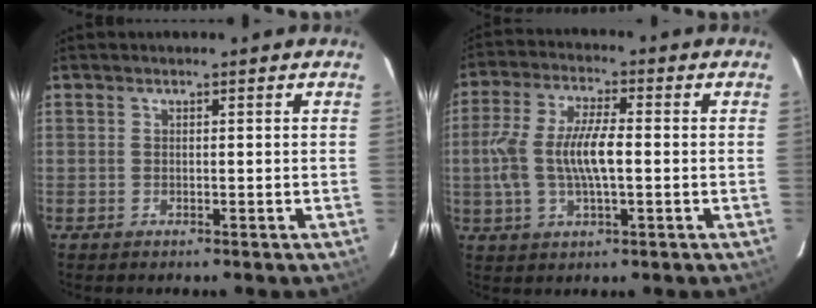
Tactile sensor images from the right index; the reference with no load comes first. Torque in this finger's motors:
{"motor_torque": [0.47, -0.14, 0.36, 0.18]}